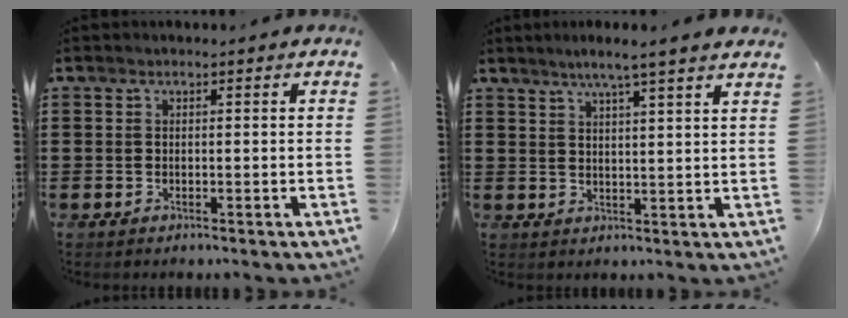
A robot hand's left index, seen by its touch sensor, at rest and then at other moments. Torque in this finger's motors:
{"motor_torque": [2.14, 0.00, 0.32, 0.11]}